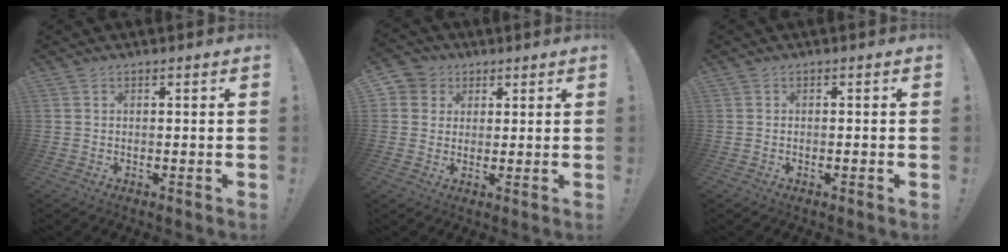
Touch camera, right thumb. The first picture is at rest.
{"total": 5.3, "force": [1.5, 5.0, 1.0], "torque": [-0.019, -0.005, 0.029]}
{"total": 0.5, "force": [-0.3, -0.1, 0.4], "torque": [-0.006, 0.000, -0.005]}